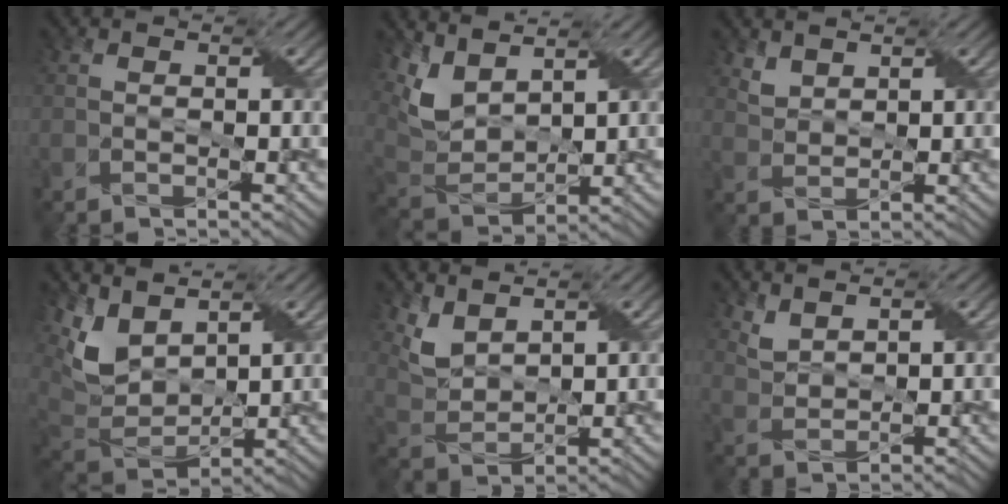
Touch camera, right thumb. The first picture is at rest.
{"total": 7.6, "force": [4.5, 3.7, 4.9], "torque": [-0.130, 0.003, 0.097]}
{"total": 2.4, "force": [1.9, 1.2, 0.8], "torque": [-0.026, -0.001, 0.046]}
{"total": 9.2, "force": [4.7, 5.0, 6.1], "torque": [-0.162, 0.002, 0.096]}
{"total": 5.2, "force": [3.7, 2.3, 2.9], "torque": [-0.081, 0.000, 0.080]}
{"total": 2.8, "force": [2.3, 1.0, 1.2], "torque": [-0.037, -0.002, 0.055]}